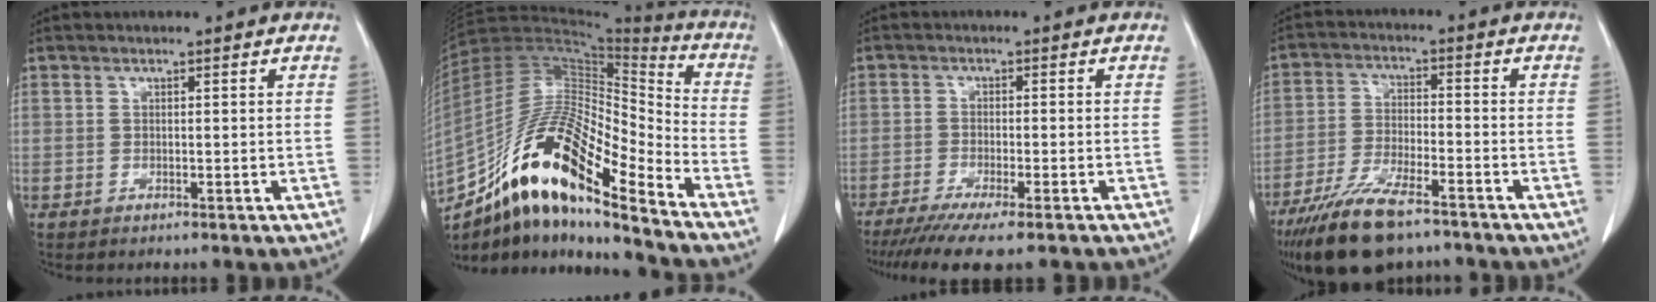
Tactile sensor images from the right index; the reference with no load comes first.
{"total": 21.6, "force": [-13.8, 4.3, 16.1], "torque": [-0.325, 0.000, -0.249]}
{"total": 11.1, "force": [-8.9, 0.6, 6.5], "torque": [-0.085, -0.025, -0.135]}
{"total": 12.7, "force": [-9.4, 3.4, 7.9], "torque": [-0.148, -0.025, -0.168]}